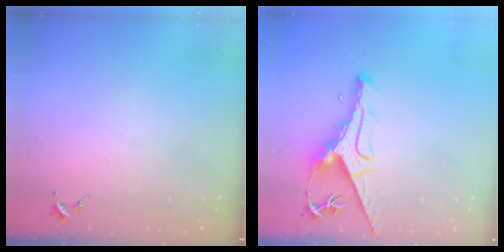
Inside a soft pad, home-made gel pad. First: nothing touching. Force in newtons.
{"total": 10.2, "press": 10.1, "slide": 1.4}